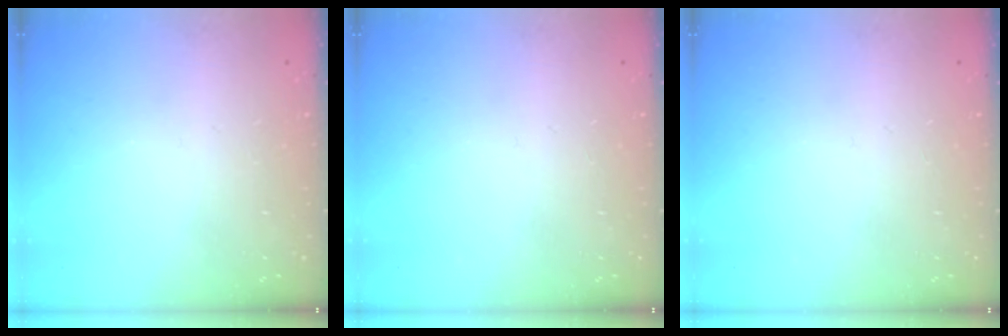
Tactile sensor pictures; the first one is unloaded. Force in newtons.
{"total": 0.0}
{"total": 0.0}